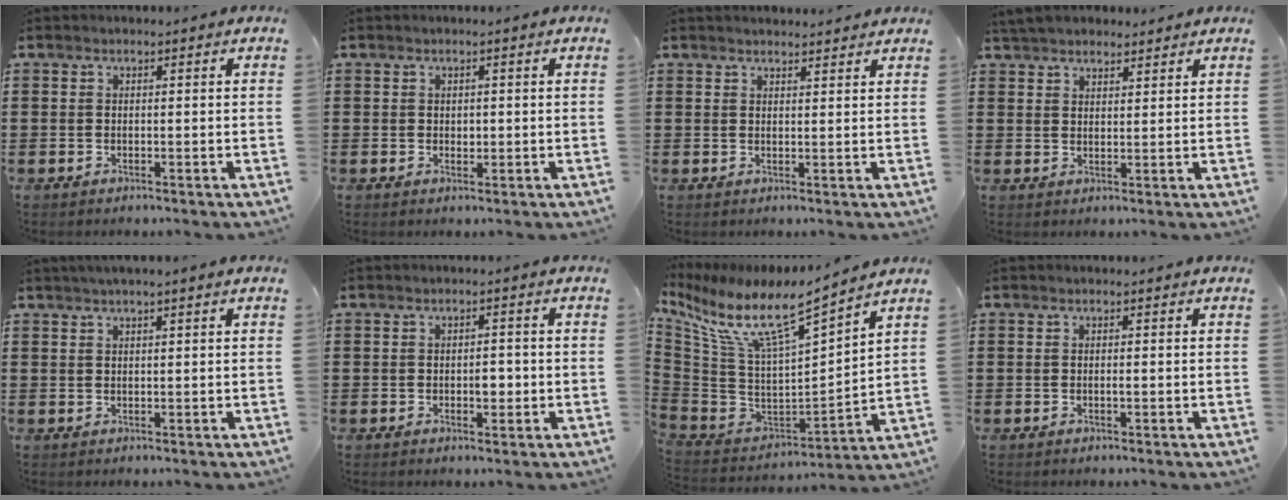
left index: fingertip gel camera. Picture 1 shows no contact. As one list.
[{"total": 0.9, "force": [0.3, 0.6, 0.6], "torque": [-0.013, 0.005, 0.006]}, {"total": 1.6, "force": [1.6, 0.1, 0.1], "torque": [-0.006, 0.001, 0.031]}, {"total": 3.8, "force": [3.6, 0.9, 0.7], "torque": [-0.024, -0.004, 0.070]}, {"total": 1.6, "force": [1.2, -0.3, 1.1], "torque": [-0.021, -0.002, 0.022]}, {"total": 2.5, "force": [-0.3, 1.3, 2.2], "torque": [-0.033, -0.002, -0.009]}, {"total": 9.7, "force": [6.7, 1.6, 6.9], "torque": [-0.160, -0.060, 0.110]}, {"total": 0.6, "force": [0.0, 0.0, 0.6], "torque": [-0.010, -0.004, 0.001]}]